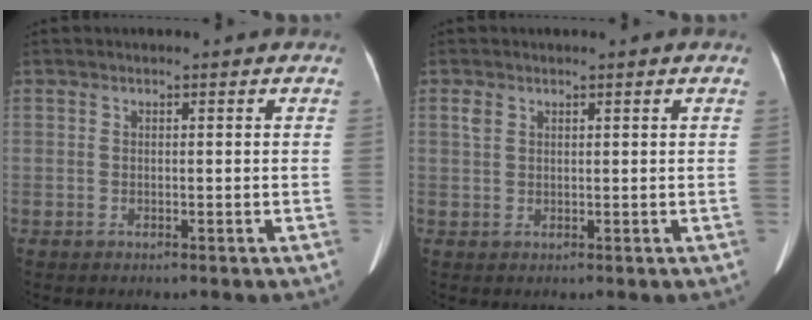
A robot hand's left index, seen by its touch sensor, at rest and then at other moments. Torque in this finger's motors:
{"motor_torque": [0.23, -0.08, 0.13, 0.01]}